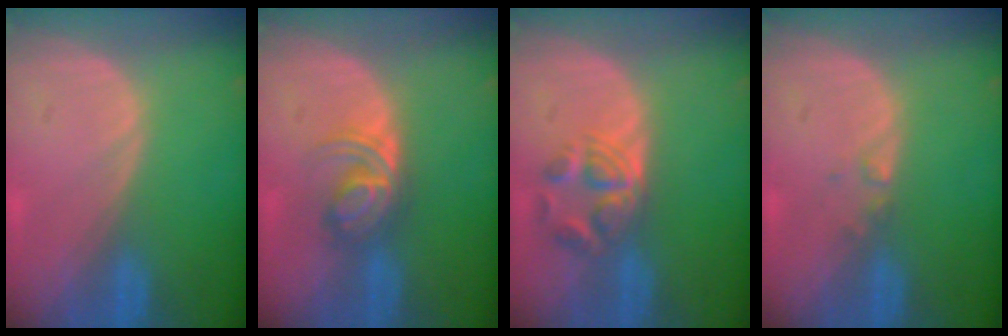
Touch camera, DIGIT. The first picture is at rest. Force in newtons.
{"total": 6.0, "press": 5.2, "slide": 3.0}
{"total": 5.7, "press": 4.8, "slide": 3.1}
{"total": 0.9, "press": 0.9, "slide": 0.1}